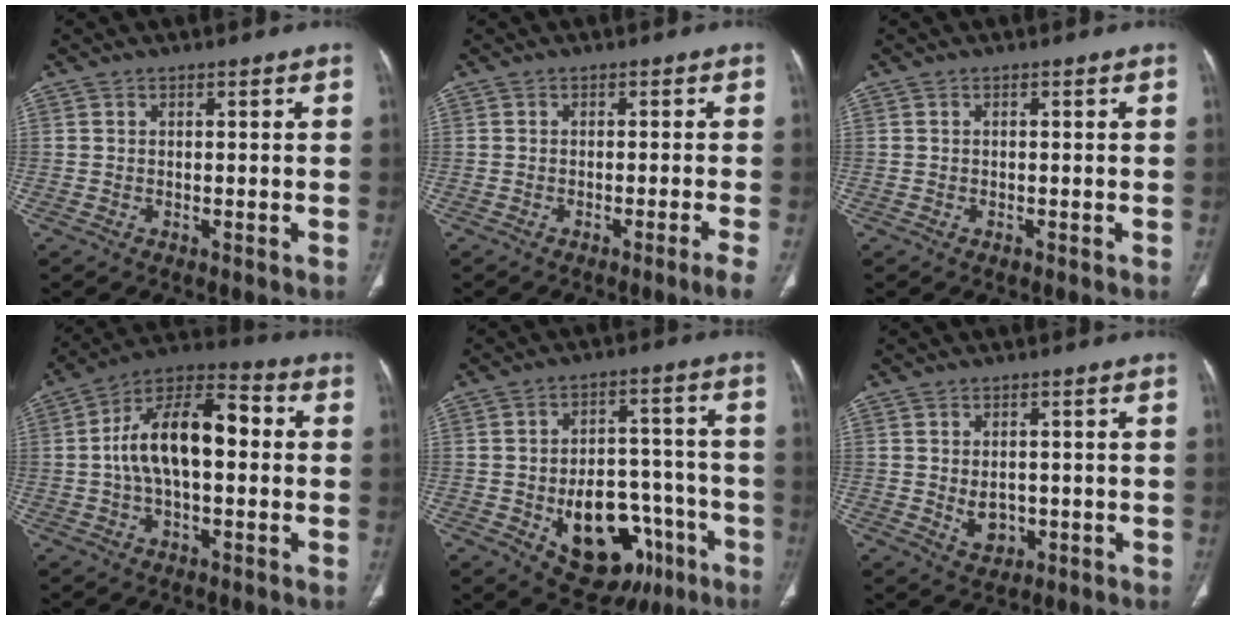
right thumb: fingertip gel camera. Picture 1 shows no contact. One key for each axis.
{"total": 2.9, "fx": -1.7, "fy": -0.9, "fz": 2.2, "tx": -0.040, "ty": 0.000, "tz": -0.026}
{"total": 0.0}
{"total": 16.4, "fx": 0.9, "fy": 8.4, "fz": 14.0, "tx": -0.238, "ty": 0.042, "tz": 0.004}
{"total": 18.9, "fx": -7.4, "fy": 11.9, "fz": 12.7, "tx": -0.142, "ty": 0.044, "tz": -0.089}
{"total": 4.4, "fx": -0.4, "fy": 3.2, "fz": 3.0, "tx": -0.033, "ty": -0.005, "tz": 0.008}